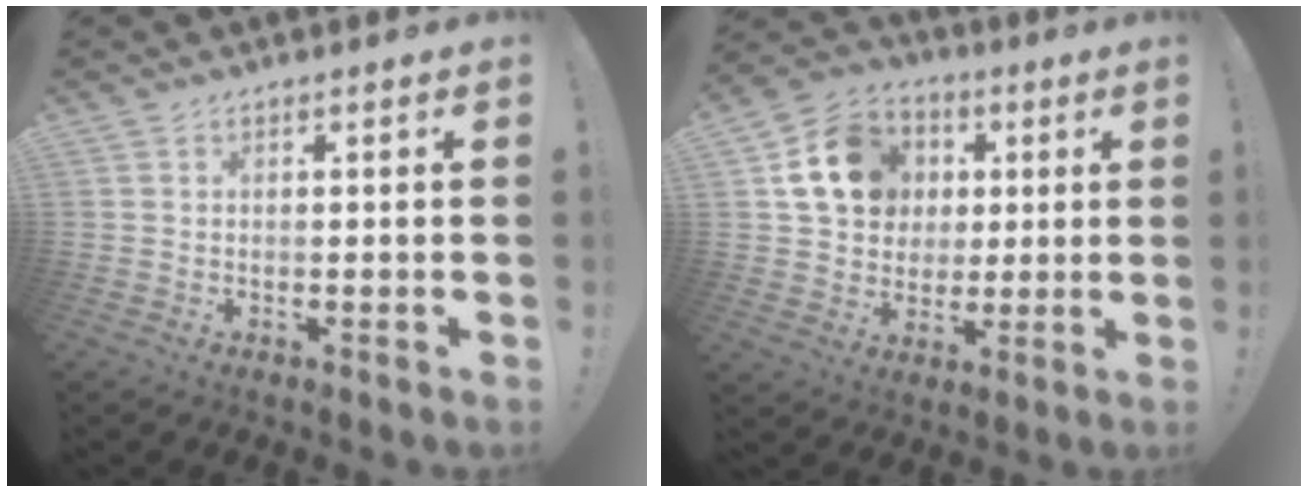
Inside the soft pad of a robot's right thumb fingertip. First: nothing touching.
{"total": 16.6, "force": [4.8, 13.9, 7.9], "torque": [-0.104, 0.000, 0.106]}